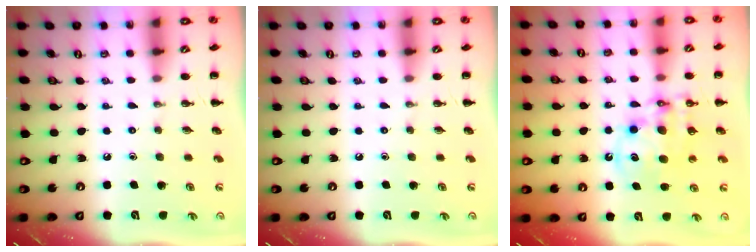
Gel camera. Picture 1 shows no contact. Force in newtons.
{"total": 0.0}
{"total": 10.9, "press": 10.6, "slide": 2.7}